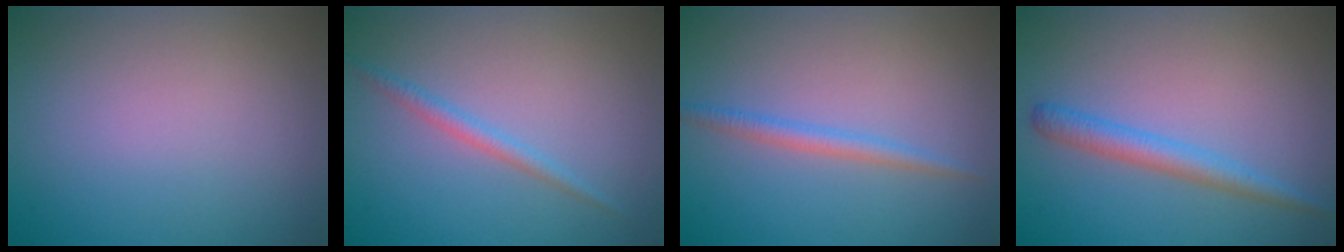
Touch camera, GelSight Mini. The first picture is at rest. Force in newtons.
{"total": 1.5, "press": 1.5, "slide": 0.1}
{"total": 1.7, "press": 1.7, "slide": 0.1}
{"total": 2.6, "press": 2.6, "slide": 0.1}